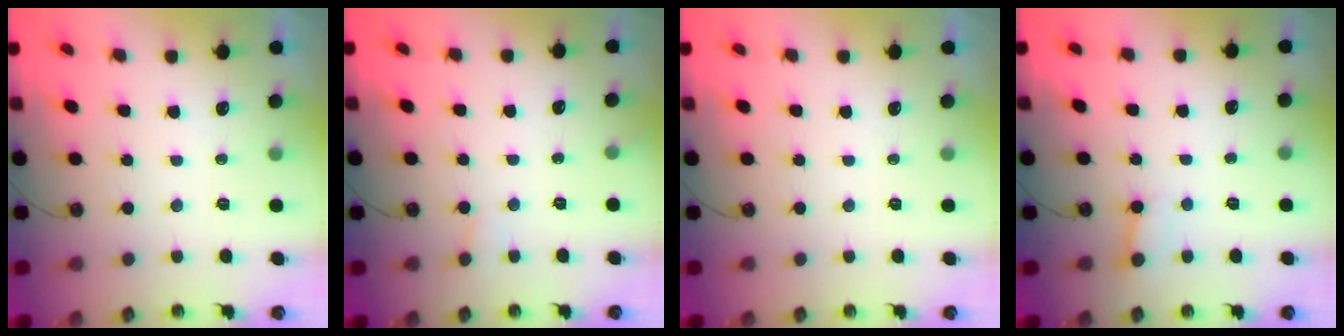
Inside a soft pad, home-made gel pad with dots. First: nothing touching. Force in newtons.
{"total": 5.1, "press": 5.0, "slide": 0.5}
{"total": 0.0}
{"total": 2.5, "press": 2.5, "slide": 0.1}